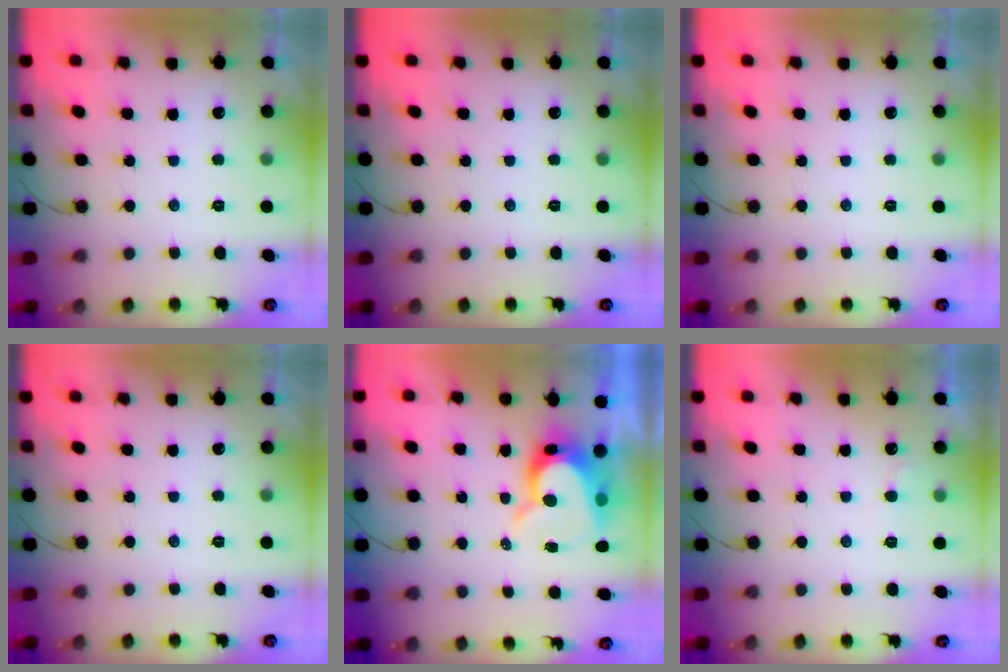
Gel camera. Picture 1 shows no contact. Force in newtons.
{"total": 0.0}
{"total": 0.0}
{"total": 0.0}
{"total": 10.3, "press": 10.3, "slide": 0.9}
{"total": 4.9, "press": 4.9, "slide": 0.4}